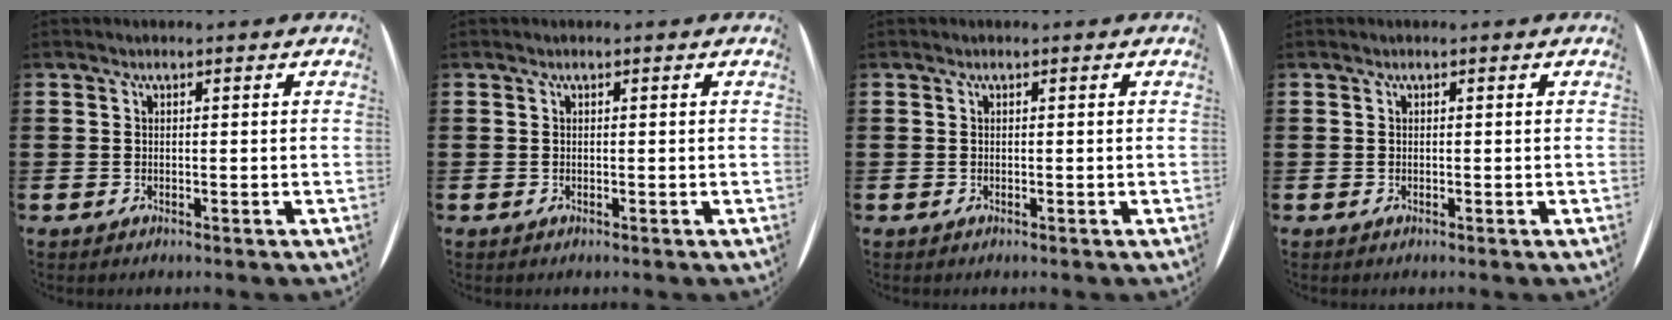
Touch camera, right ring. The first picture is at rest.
{"total": 0.0}
{"total": 0.0}
{"total": 0.0}